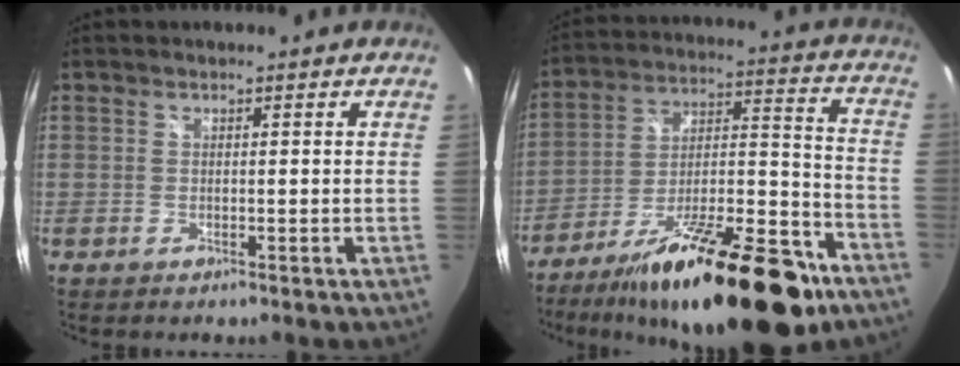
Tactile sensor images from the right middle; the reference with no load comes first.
{"total": 28.4, "force": [-18.7, 8.5, 19.6], "torque": [-0.310, -0.012, -0.285]}